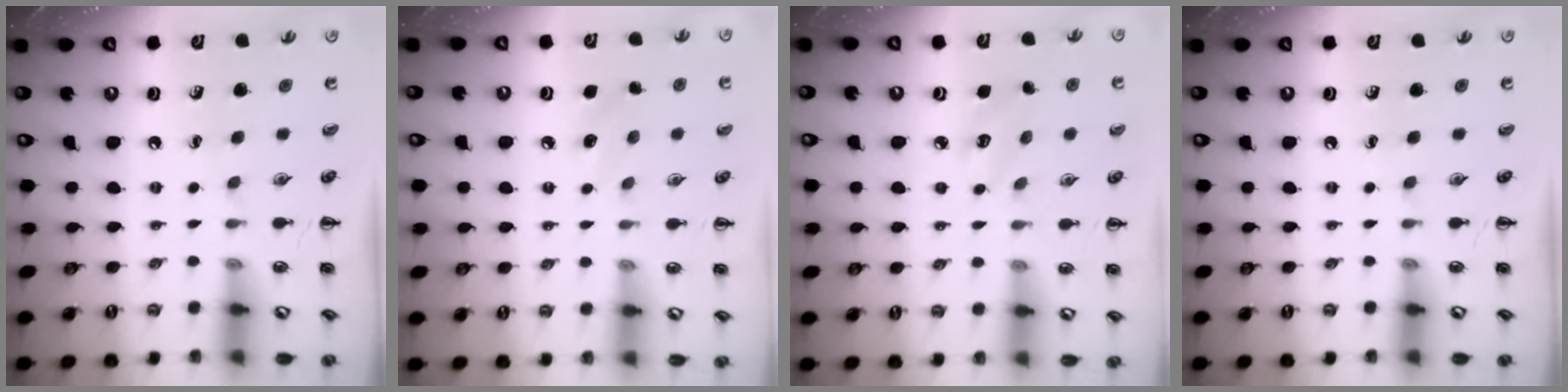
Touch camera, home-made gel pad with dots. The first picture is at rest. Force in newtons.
{"total": 5.8, "press": 5.6, "slide": 1.6}
{"total": 3.2, "press": 3.1, "slide": 0.7}
{"total": 0.0}